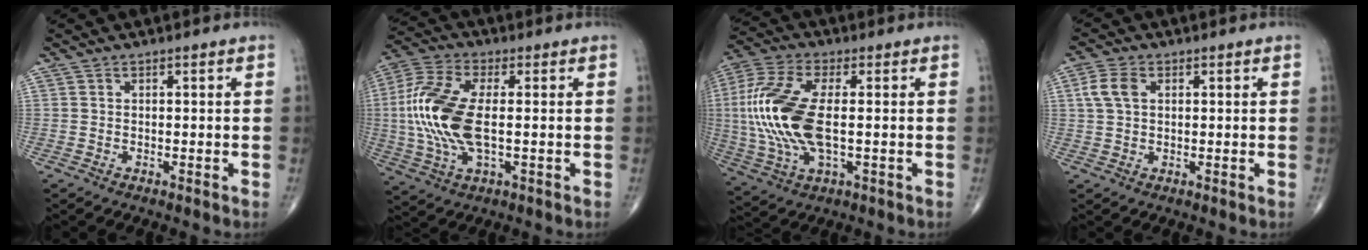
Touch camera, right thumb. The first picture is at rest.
{"total": 15.5, "force": [-0.2, 6.9, 13.9], "torque": [-0.319, 0.004, -0.005]}
{"total": 17.8, "force": [0.0, 7.9, 16.0], "torque": [-0.372, -0.002, 0.000]}
{"total": 4.6, "force": [1.2, 3.0, 3.3], "torque": [-0.074, 0.008, 0.022]}